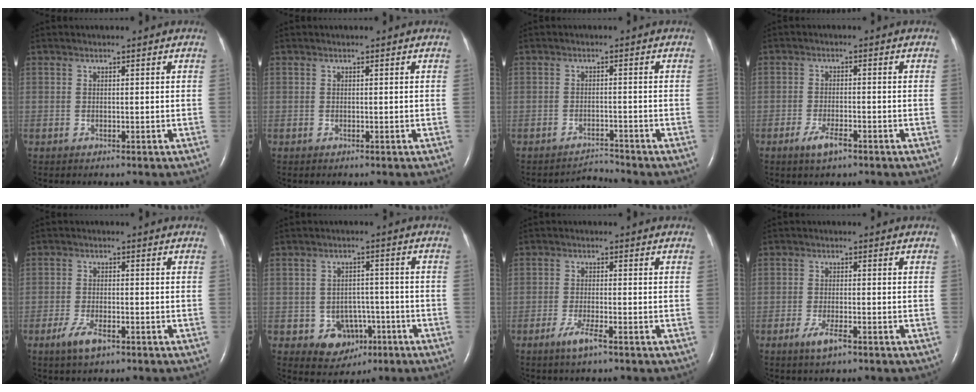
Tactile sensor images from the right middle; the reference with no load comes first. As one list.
[{"total": 0.0}, {"total": 2.4, "force": [-2.1, -0.7, -0.9], "torque": [0.015, -0.007, -0.030]}, {"total": 3.5, "force": [-2.2, 0.8, 2.5], "torque": [-0.053, -0.002, -0.041]}, {"total": 4.0, "force": [-2.4, 1.2, 2.9], "torque": [-0.063, -0.004, -0.045]}, {"total": 5.7, "force": [-2.4, 4.9, 1.9], "torque": [-0.026, 0.010, -0.020]}, {"total": 3.1, "force": [-2.0, 0.0, 2.4], "torque": [-0.053, -0.007, -0.041]}, {"total": 3.1, "force": [-1.9, 0.5, 2.4], "torque": [-0.051, -0.004, -0.036]}]